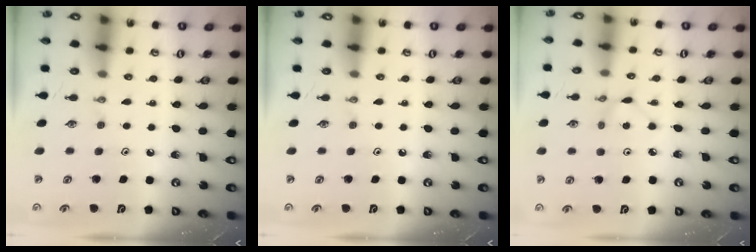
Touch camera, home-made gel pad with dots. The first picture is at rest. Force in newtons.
{"total": 0.0}
{"total": 2.4, "press": 2.4, "slide": 0.3}